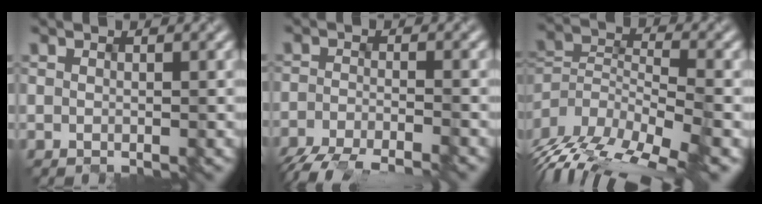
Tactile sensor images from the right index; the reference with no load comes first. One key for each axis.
{"total": 6.4, "fx": -5.4, "fy": 1.3, "fz": 3.2, "tx": -0.057, "ty": -0.027, "tz": -0.092}
{"total": 12.5, "fx": -8.5, "fy": 5.6, "fz": 7.3, "tx": -0.137, "ty": 0.008, "tz": -0.123}